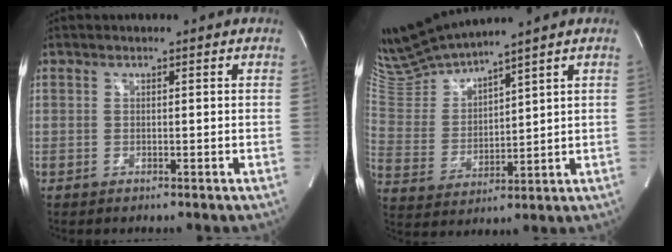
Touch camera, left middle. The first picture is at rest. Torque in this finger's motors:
{"motor_torque": [-0.36, -0.39, -0.15, 0.06]}